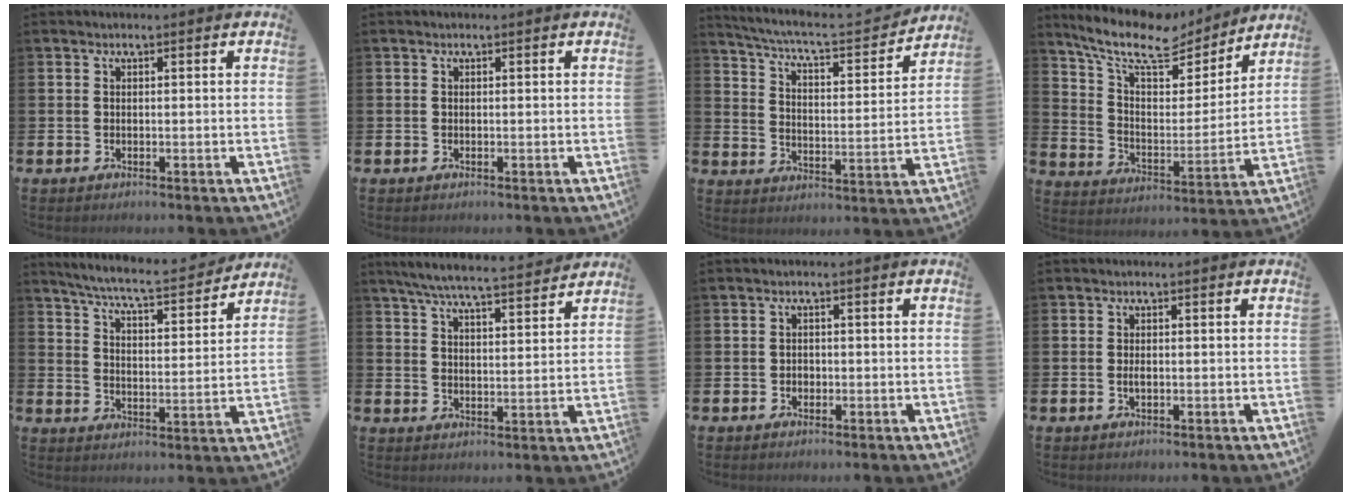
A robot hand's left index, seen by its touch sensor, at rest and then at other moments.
{"total": 0.0}
{"total": 6.3, "force": [5.7, 0.8, 2.5], "torque": [-0.074, -0.043, 0.091]}
{"total": 10.7, "force": [9.0, 3.8, 4.6], "torque": [-0.123, -0.053, 0.150]}
{"total": 7.6, "force": [7.0, 0.9, 2.8], "torque": [-0.084, -0.049, 0.118]}
{"total": 6.7, "force": [6.3, 0.3, 2.3], "torque": [-0.057, -0.041, 0.109]}
{"total": 1.0, "force": [-0.2, 1.0, 0.4], "torque": [-0.007, 0.007, -0.006]}
{"total": 1.0, "force": [-0.1, 0.5, 0.9], "torque": [-0.025, 0.005, -0.002]}